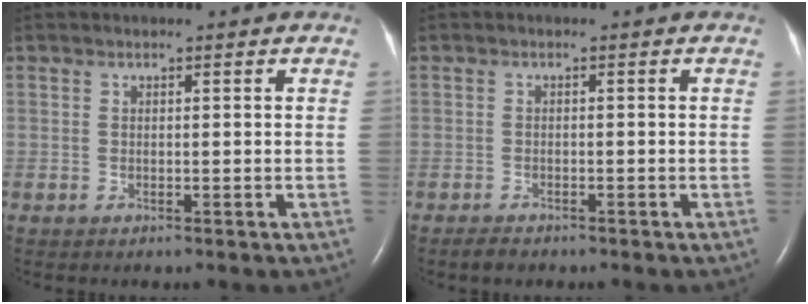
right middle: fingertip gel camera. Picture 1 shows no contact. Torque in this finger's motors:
{"motor_torque": [0.11, -0.11, -0.01, 0.00]}